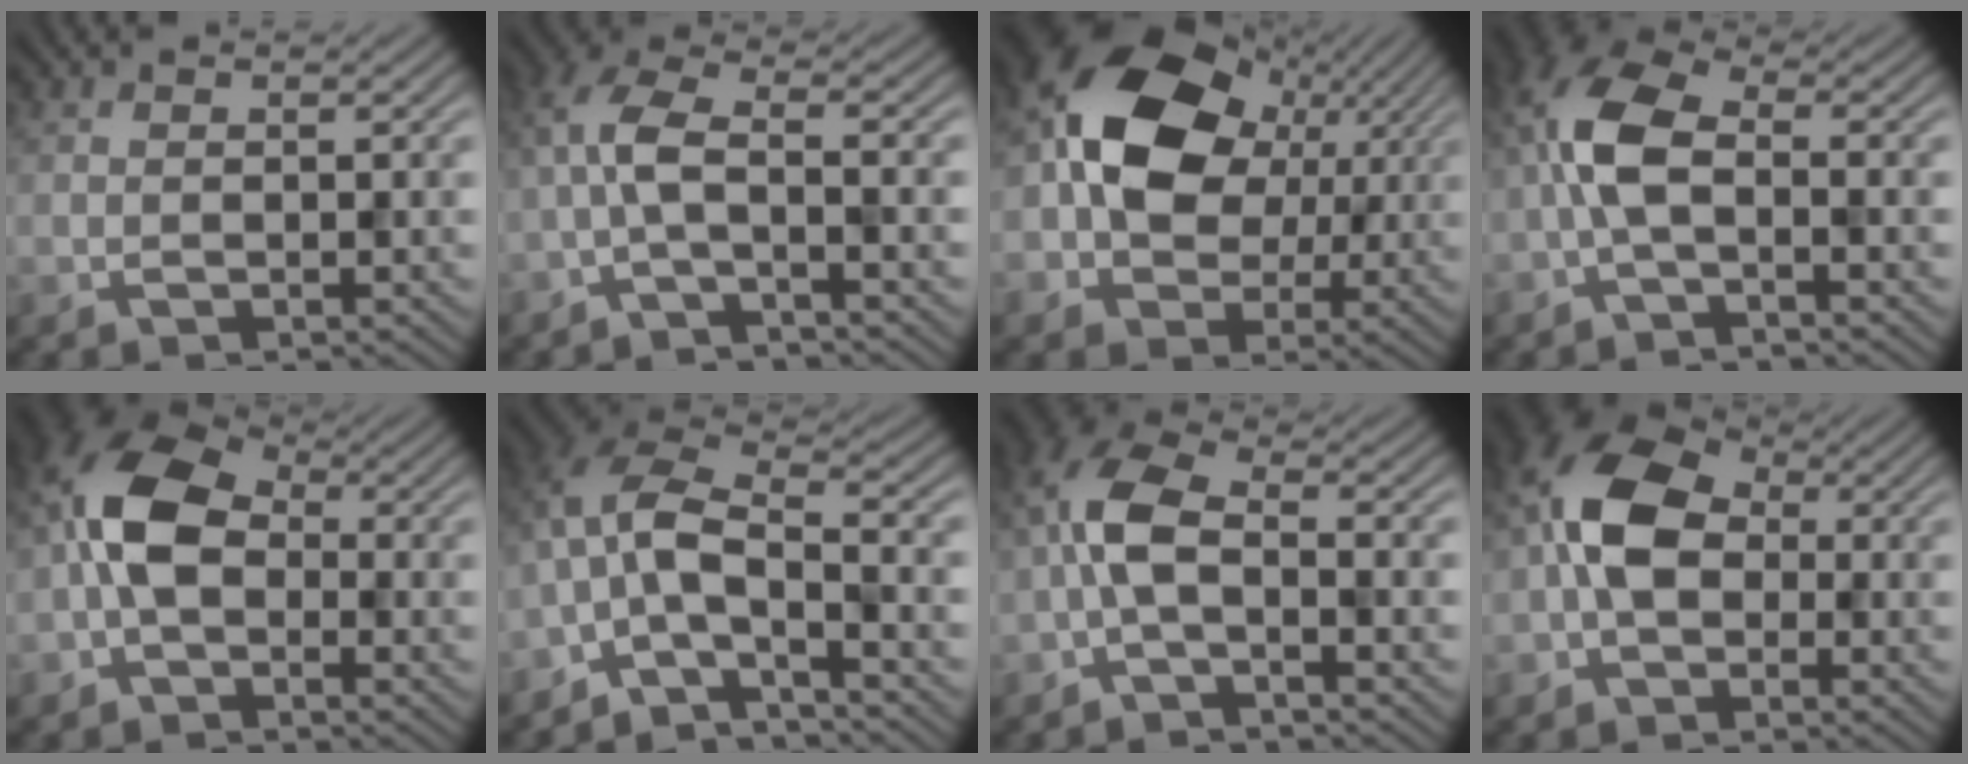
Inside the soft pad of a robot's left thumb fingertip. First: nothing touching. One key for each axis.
{"total": 4.9, "fx": -1.9, "fy": 1.4, "fz": 4.3, "tx": -0.100, "ty": 0.010, "tz": -0.052}
{"total": 14.5, "fx": 2.0, "fy": 10.7, "fz": 9.5, "tx": -0.181, "ty": 0.006, "tz": 0.030}
{"total": 6.6, "fx": -1.4, "fy": 3.0, "fz": 5.7, "tx": -0.131, "ty": 0.018, "tz": -0.041}
{"total": 8.3, "fx": -1.2, "fy": 5.2, "fz": 6.4, "tx": -0.138, "ty": 0.019, "tz": -0.043}
{"total": 7.8, "fx": -3.8, "fy": 2.9, "fz": 6.2, "tx": -0.121, "ty": 0.015, "tz": -0.092}
{"total": 6.1, "fx": -1.9, "fy": 2.7, "fz": 5.1, "tx": -0.114, "ty": 0.016, "tz": -0.050}
{"total": 8.8, "fx": -0.7, "fy": 5.9, "fz": 6.6, "tx": -0.151, "ty": 0.019, "tz": -0.033}